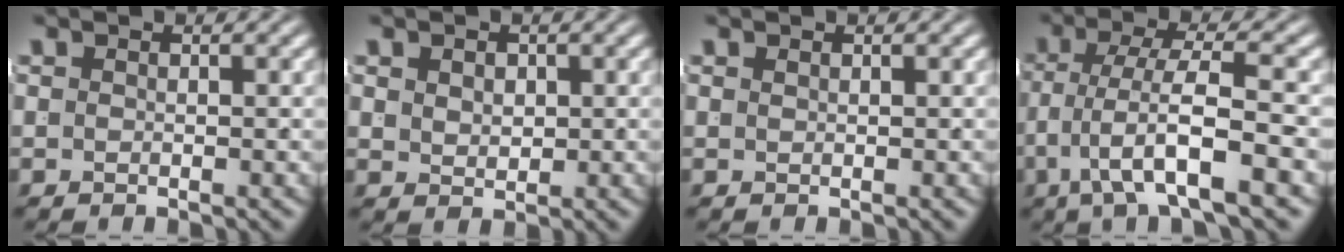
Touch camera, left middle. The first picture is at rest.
{"total": 1.1, "force": [0.6, 0.2, 0.9], "torque": [-0.012, -0.014, 0.027]}
{"total": 0.9, "force": [0.3, -0.8, -0.1], "torque": [0.011, -0.001, 0.010]}
{"total": 5.6, "force": [-2.0, 1.9, 4.9], "torque": [-0.104, -0.020, -0.025]}